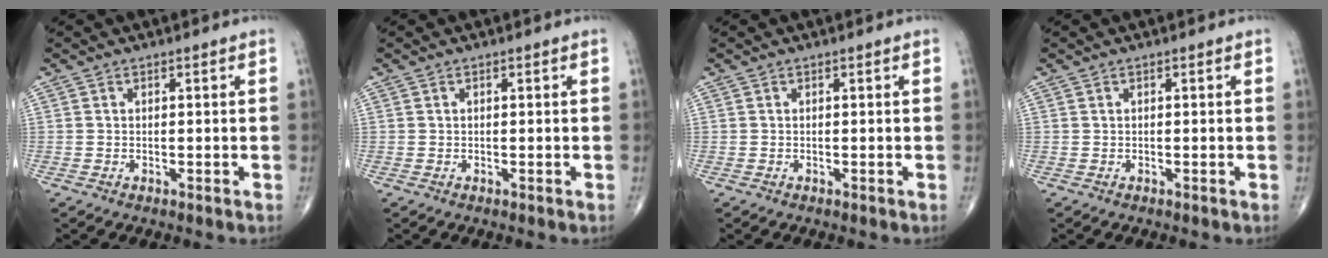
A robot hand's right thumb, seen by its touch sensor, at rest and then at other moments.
{"total": 0.0}
{"total": 0.0}
{"total": 0.0}